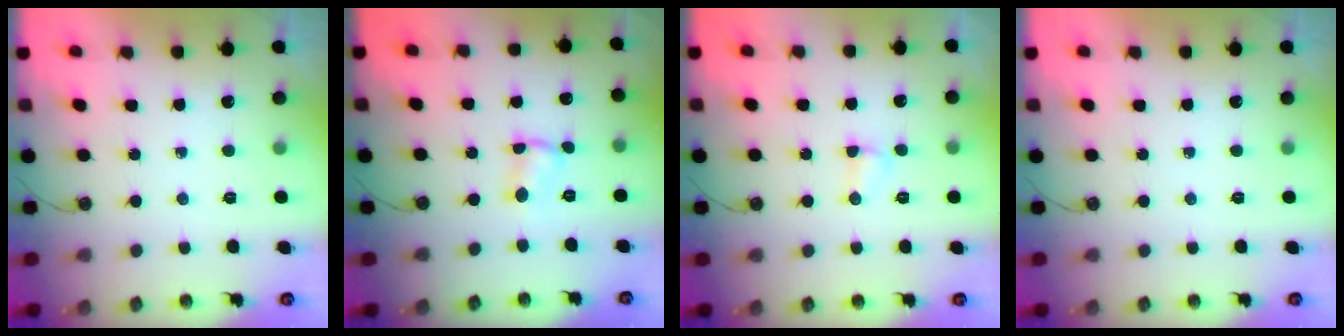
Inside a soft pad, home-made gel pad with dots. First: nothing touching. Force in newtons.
{"total": 2.3, "press": 2.3, "slide": 0.1}
{"total": 2.5, "press": 2.5, "slide": 0.5}
{"total": 0.0}